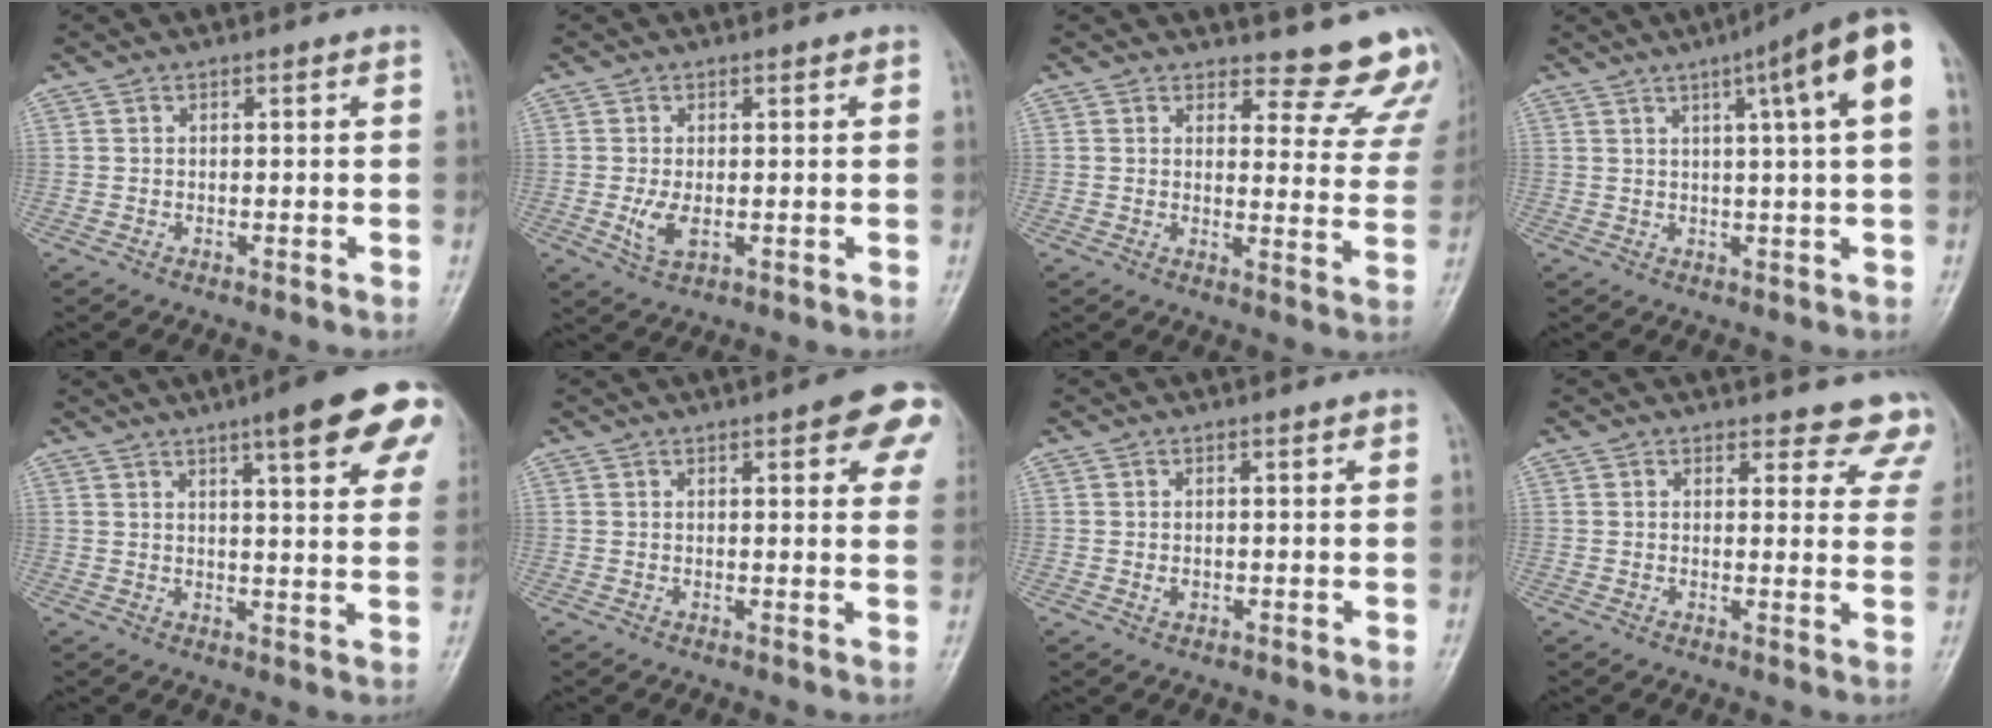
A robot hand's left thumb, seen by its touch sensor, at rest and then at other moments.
{"total": 3.5, "force": [-0.2, 2.0, 2.9], "torque": [-0.060, -0.011, 0.000]}
{"total": 12.7, "force": [12.2, 3.6, 0.8], "torque": [0.041, -0.128, 0.114]}
{"total": 11.6, "force": [4.1, 0.5, 10.8], "torque": [-0.155, 0.013, 0.050]}
{"total": 15.9, "force": [8.6, 3.5, 12.9], "torque": [-0.143, -0.025, 0.102]}
{"total": 9.8, "force": [4.6, 3.2, 8.0], "torque": [-0.061, -0.010, 0.046]}
{"total": 0.9, "force": [0.0, 0.8, 0.4], "torque": [-0.002, -0.001, 0.002]}
{"total": 9.8, "force": [9.2, 3.3, 0.0], "torque": [0.060, -0.059, 0.070]}